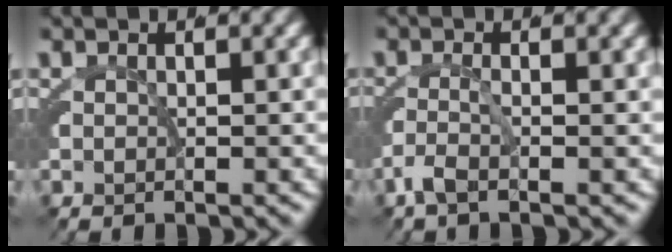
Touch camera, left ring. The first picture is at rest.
{"total": 1.9, "force": [-1.3, 0.5, 1.3], "torque": [-0.041, -0.014, -0.019]}